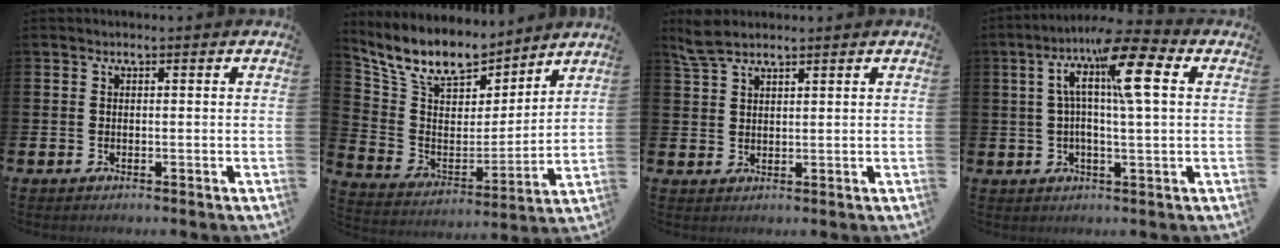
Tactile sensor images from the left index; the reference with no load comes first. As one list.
[{"total": 12.0, "force": [10.6, 4.4, 3.7], "torque": [-0.125, -0.060, 0.192]}, {"total": 4.0, "force": [3.5, 1.4, 1.5], "torque": [-0.038, -0.005, 0.066]}, {"total": 11.7, "force": [4.3, 2.3, 10.7], "torque": [-0.207, 0.001, 0.068]}]